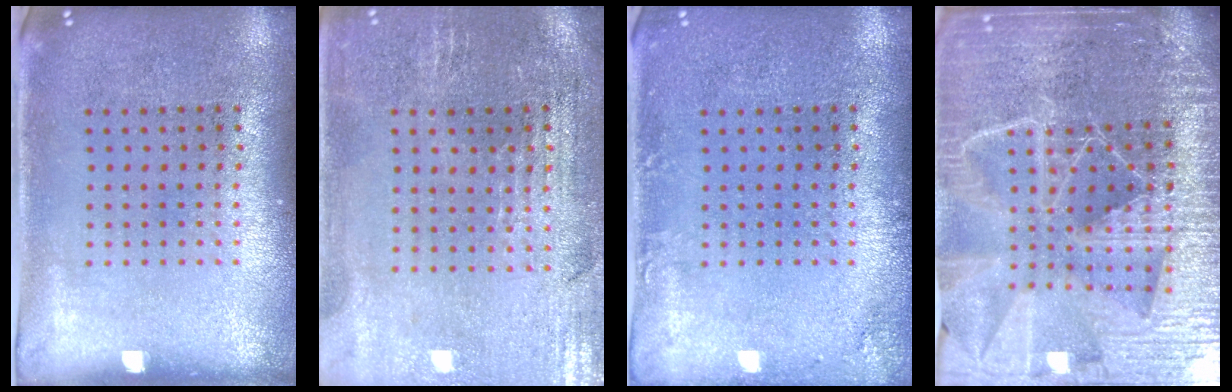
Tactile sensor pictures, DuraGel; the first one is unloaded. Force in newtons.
{"total": 0.9, "press": 0.8, "slide": 0.4}
{"total": 1.3, "press": 1.3, "slide": 0.0}
{"total": 6.5, "press": 5.5, "slide": 3.3}